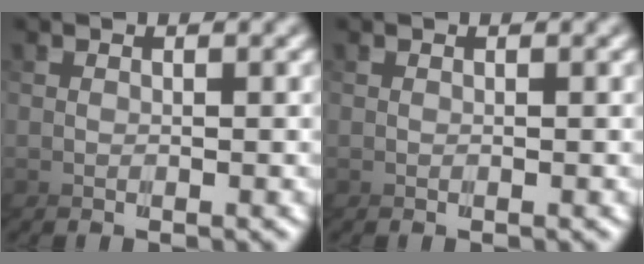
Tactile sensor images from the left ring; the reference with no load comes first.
{"total": 0.0}